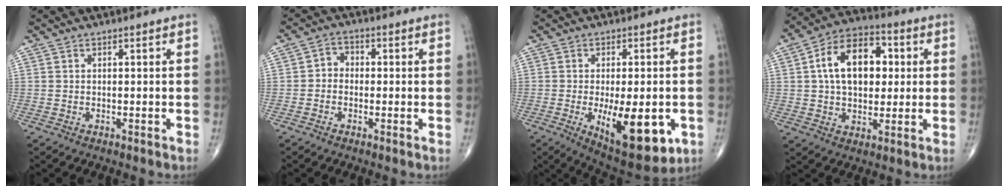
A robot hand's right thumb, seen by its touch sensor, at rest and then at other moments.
{"total": 3.0, "force": [-0.6, 2.5, 1.5], "torque": [-0.005, 0.014, -0.023]}
{"total": 15.5, "force": [-4.1, 6.3, 13.6], "torque": [-0.189, -0.017, -0.042]}
{"total": 15.3, "force": [2.6, 9.8, 11.4], "torque": [-0.156, 0.016, 0.034]}